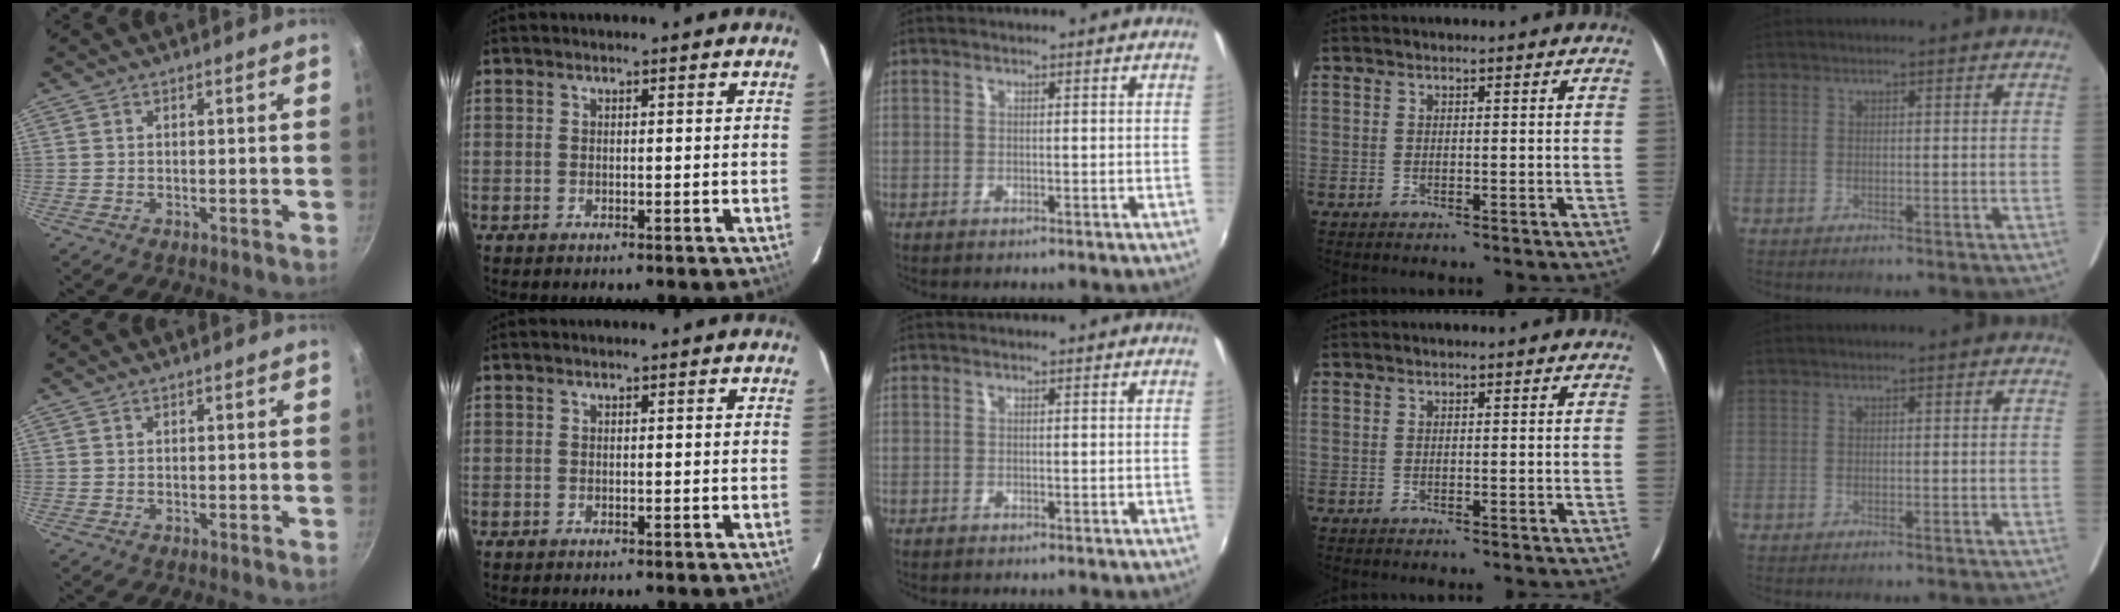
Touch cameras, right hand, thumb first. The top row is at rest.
{}